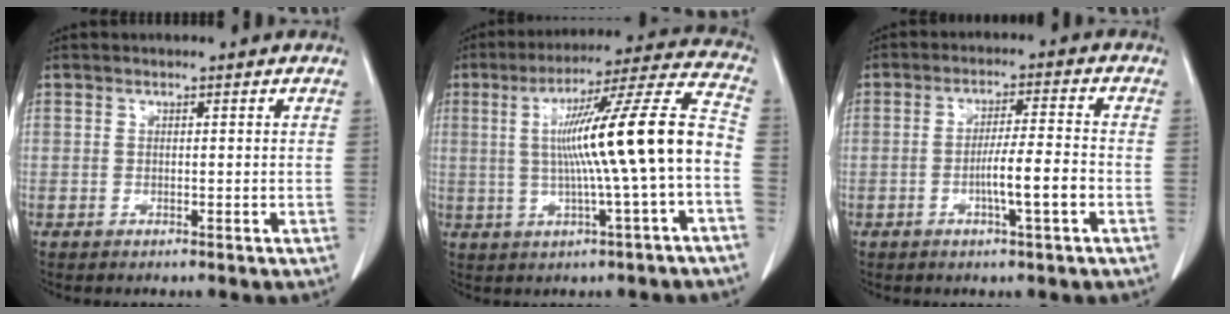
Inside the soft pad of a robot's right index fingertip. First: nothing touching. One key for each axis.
{"total": 15.7, "fx": -1.2, "fy": -0.7, "fz": 15.7, "tx": -0.244, "ty": 0.020, "tz": -0.021}
{"total": 6.4, "fx": -2.1, "fy": -0.1, "fz": 6.0, "tx": -0.105, "ty": 0.000, "tz": -0.037}